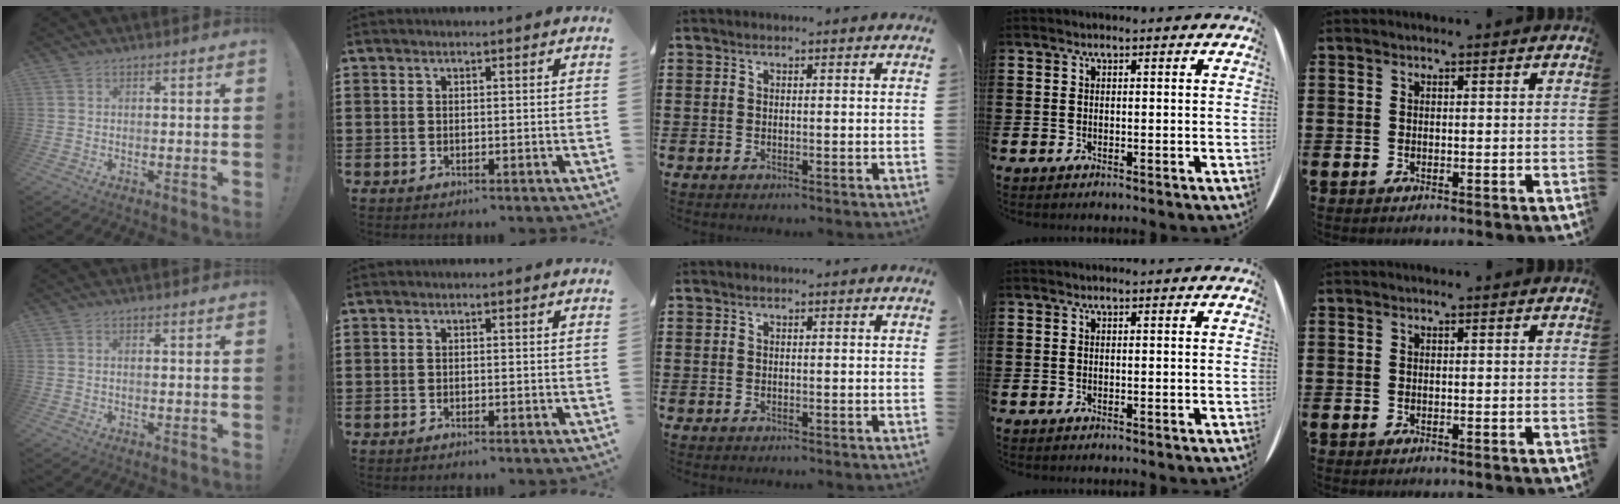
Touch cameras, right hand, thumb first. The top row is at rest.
{"thumb": {"total": 0.9, "force": [-0.1, 0.2, 0.9], "torque": [-0.014, -0.001, -0.002]}, "index": {"total": 0.6, "force": [-0.5, -0.1, 0.1], "torque": [-0.005, -0.003, -0.011]}}